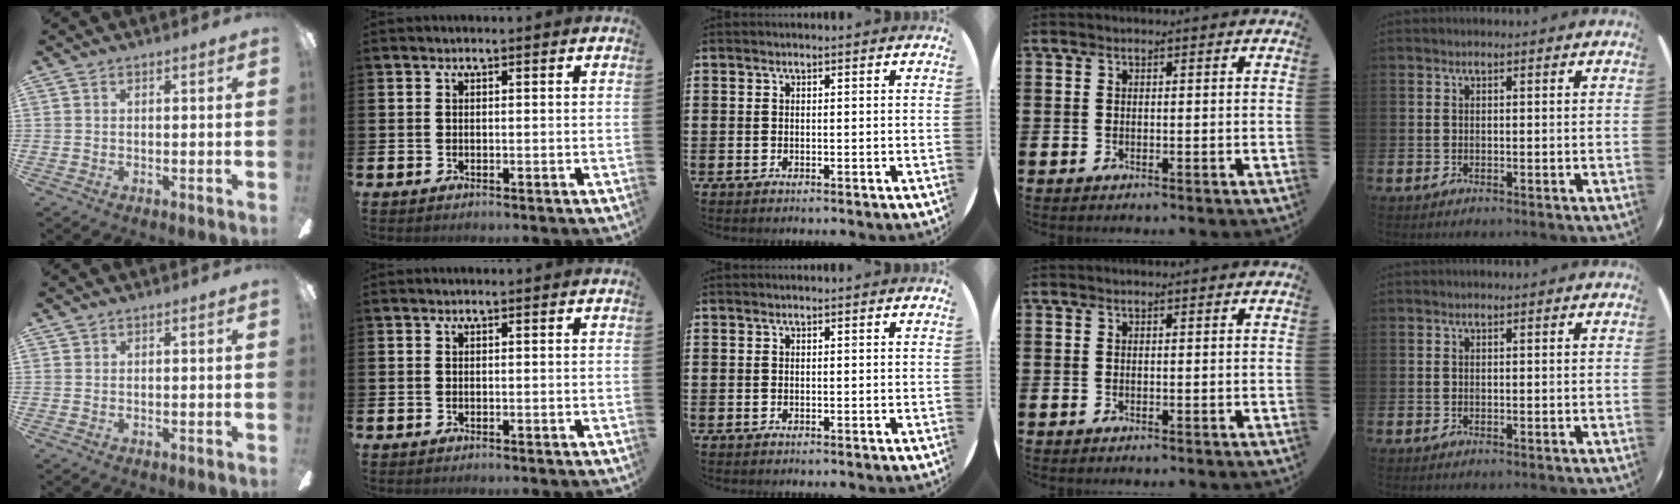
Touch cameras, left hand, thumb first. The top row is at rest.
{}